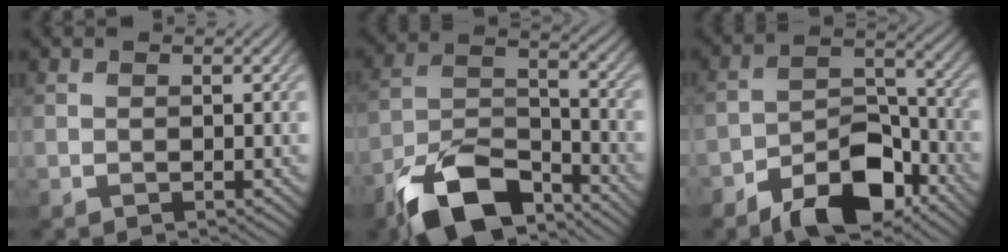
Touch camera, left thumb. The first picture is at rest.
{"total": 12.8, "force": [-9.3, 5.4, 7.1], "torque": [-0.138, -0.005, -0.184]}
{"total": 10.7, "force": [-7.2, 5.0, 6.2], "torque": [-0.093, 0.006, -0.140]}